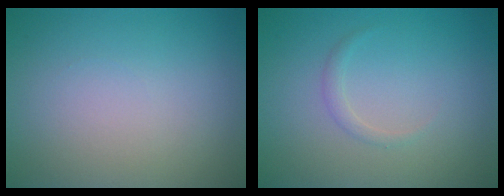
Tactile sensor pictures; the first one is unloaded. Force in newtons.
{"total": 0.9, "press": 0.9, "slide": 0.1}